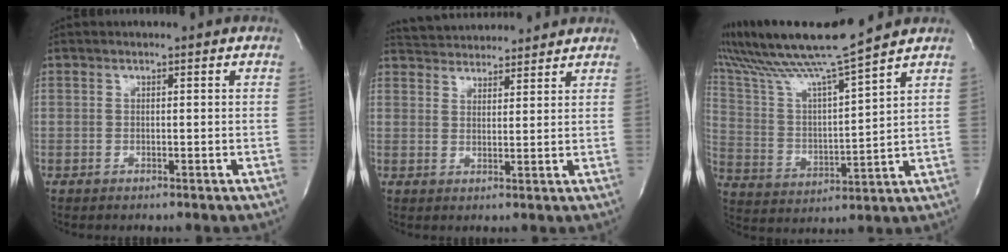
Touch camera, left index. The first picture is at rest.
{"total": 10.4, "force": [10.0, 1.9, 2.2], "torque": [-0.036, 0.024, 0.147]}
{"total": 15.9, "force": [13.7, -1.7, 8.0], "torque": [-0.160, 0.002, 0.242]}